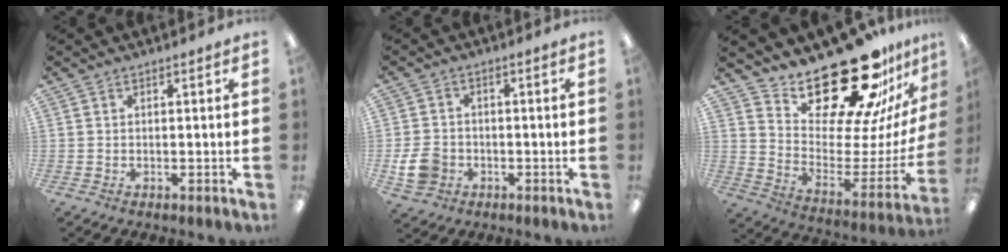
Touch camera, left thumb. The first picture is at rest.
{"total": 6.4, "force": [-2.0, 5.4, 3.0], "torque": [-0.060, 0.012, -0.034]}
{"total": 26.6, "force": [21.1, 9.3, 13.3], "torque": [-0.191, -0.161, 0.363]}